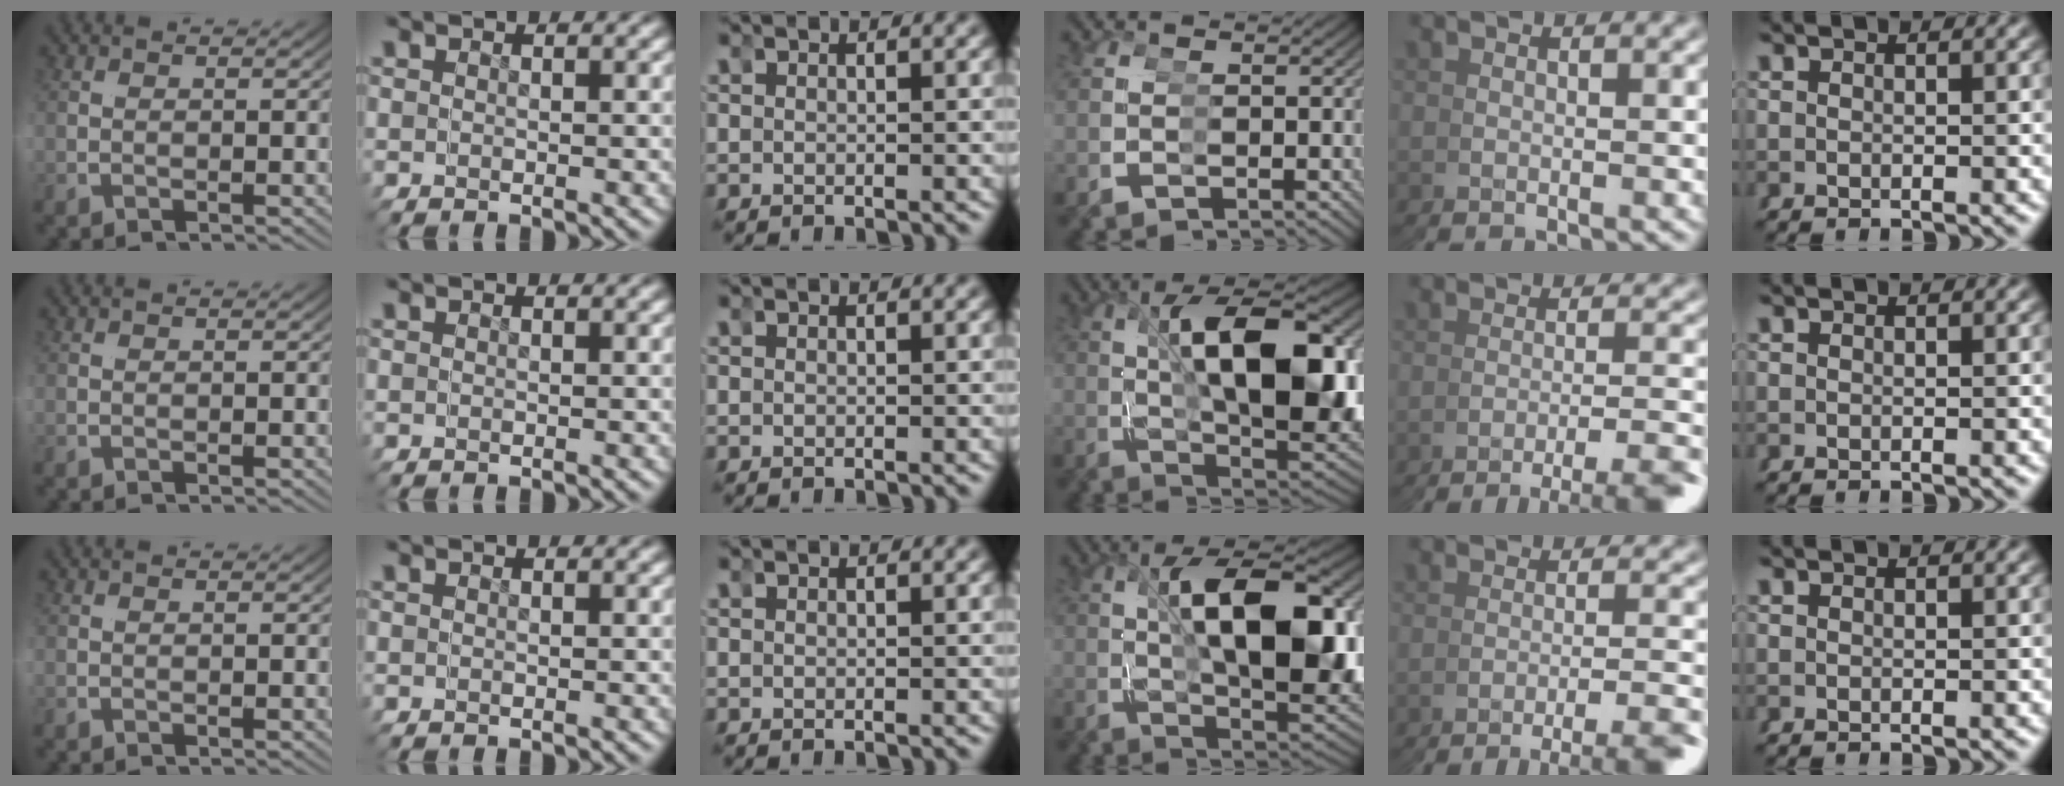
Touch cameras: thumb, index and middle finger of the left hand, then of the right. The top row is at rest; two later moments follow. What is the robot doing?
{"motion": "grasp_and_lifting", "object": "toy banana"}